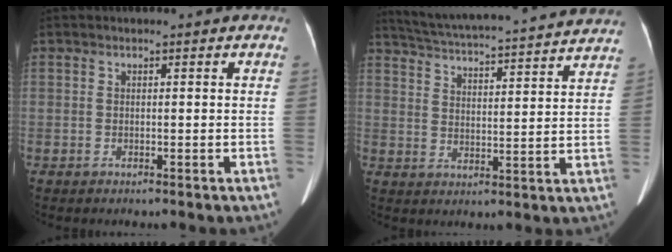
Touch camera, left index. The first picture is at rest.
{"total": 25.9, "force": [24.1, 1.5, 9.4], "torque": [-0.163, -0.014, 0.315]}